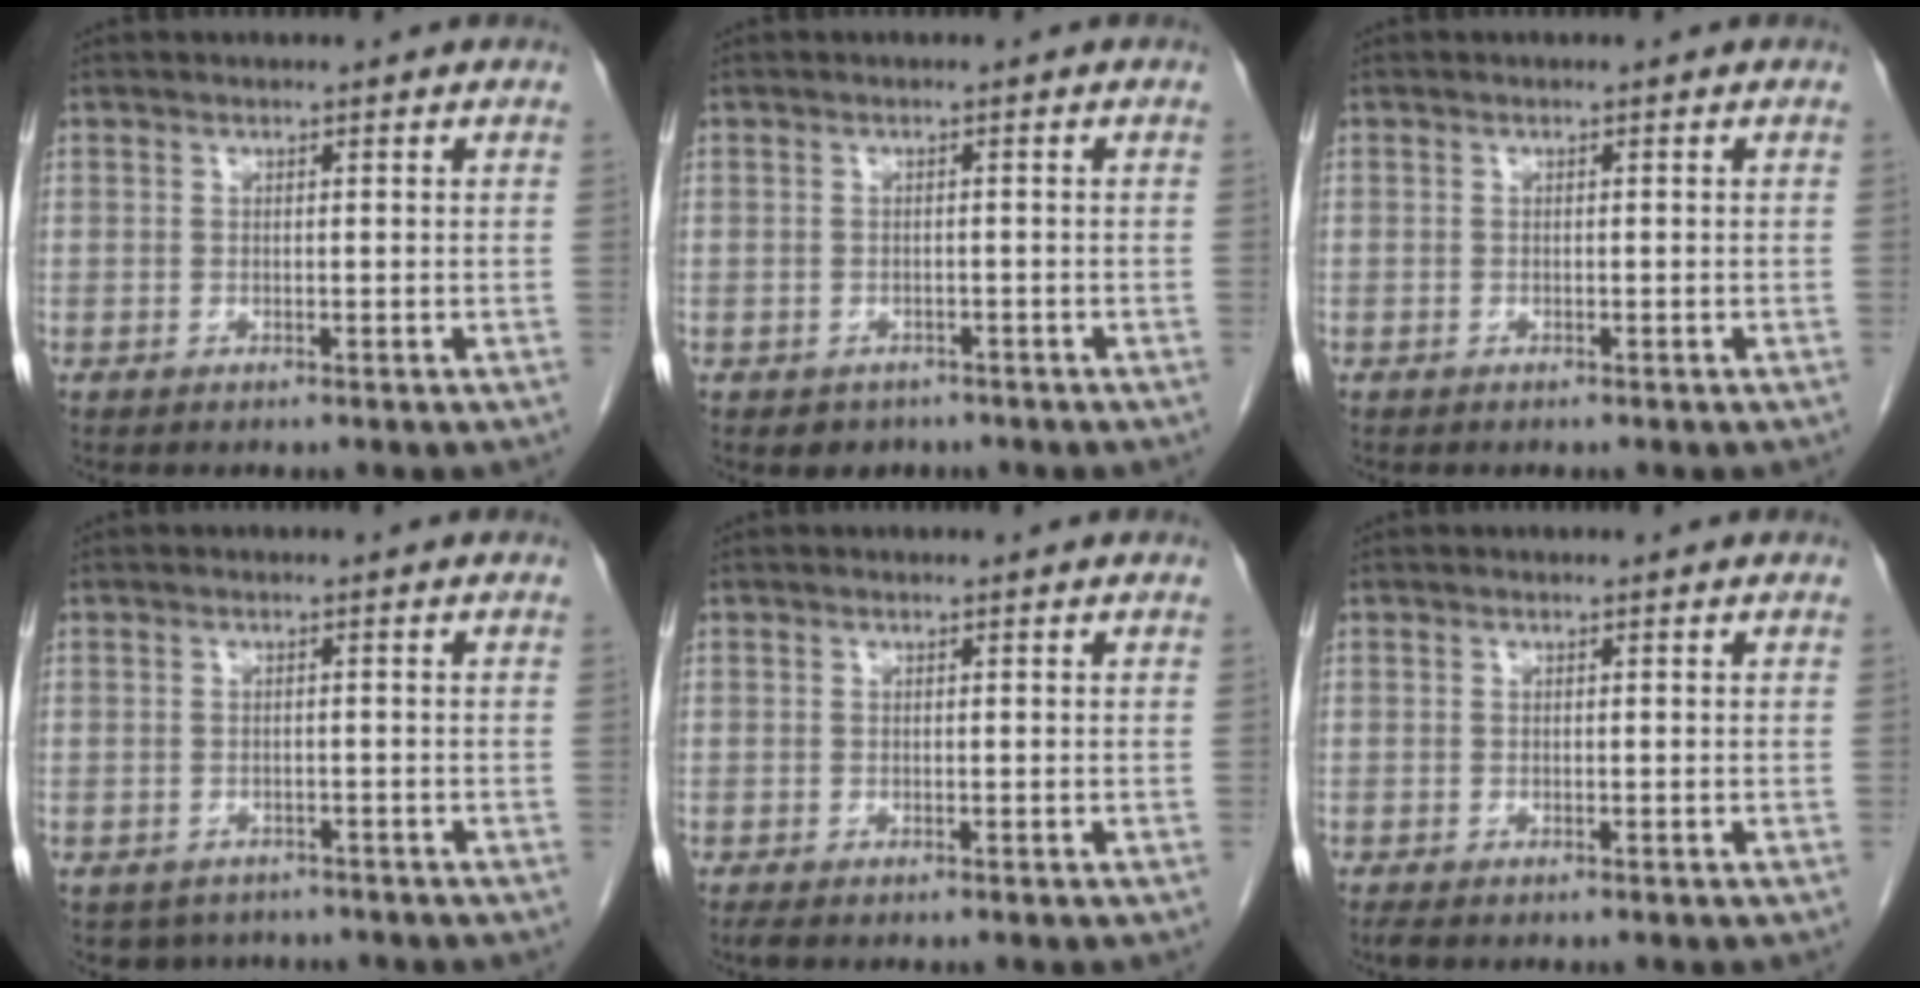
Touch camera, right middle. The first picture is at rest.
{"total": 2.6, "force": [-1.8, 1.8, 0.3], "torque": [-0.010, 0.005, -0.020]}
{"total": 0.0}
{"total": 4.5, "force": [-3.7, 2.5, 0.3], "torque": [0.003, 0.005, -0.048]}
{"total": 0.6, "force": [-0.5, 0.1, 0.3], "torque": [-0.010, -0.003, -0.011]}
{"total": 0.8, "force": [-0.7, 0.2, 0.3], "torque": [-0.013, -0.004, -0.013]}